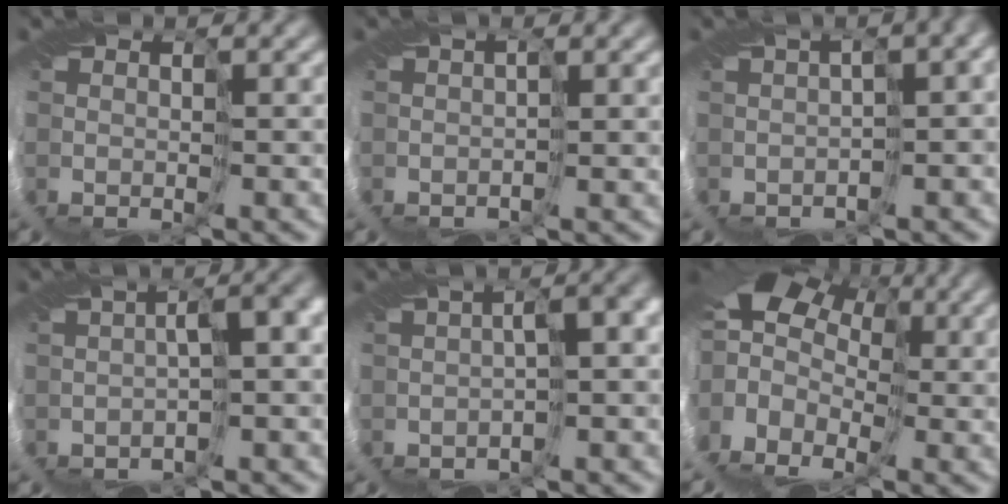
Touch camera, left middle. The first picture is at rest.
{"total": 1.5, "force": [0.5, 0.9, 1.0], "torque": [-0.013, 0.011, 0.009]}
{"total": 8.2, "force": [-0.7, 3.9, 7.1], "torque": [-0.105, 0.016, 0.015]}
{"total": 3.8, "force": [-1.1, 0.9, 3.6], "torque": [-0.036, 0.013, -0.014]}
{"total": 4.3, "force": [-1.2, 1.3, 3.9], "torque": [-0.043, 0.010, -0.013]}
{"total": 10.9, "force": [1.3, 8.2, 7.1], "torque": [-0.155, 0.015, 0.012]}